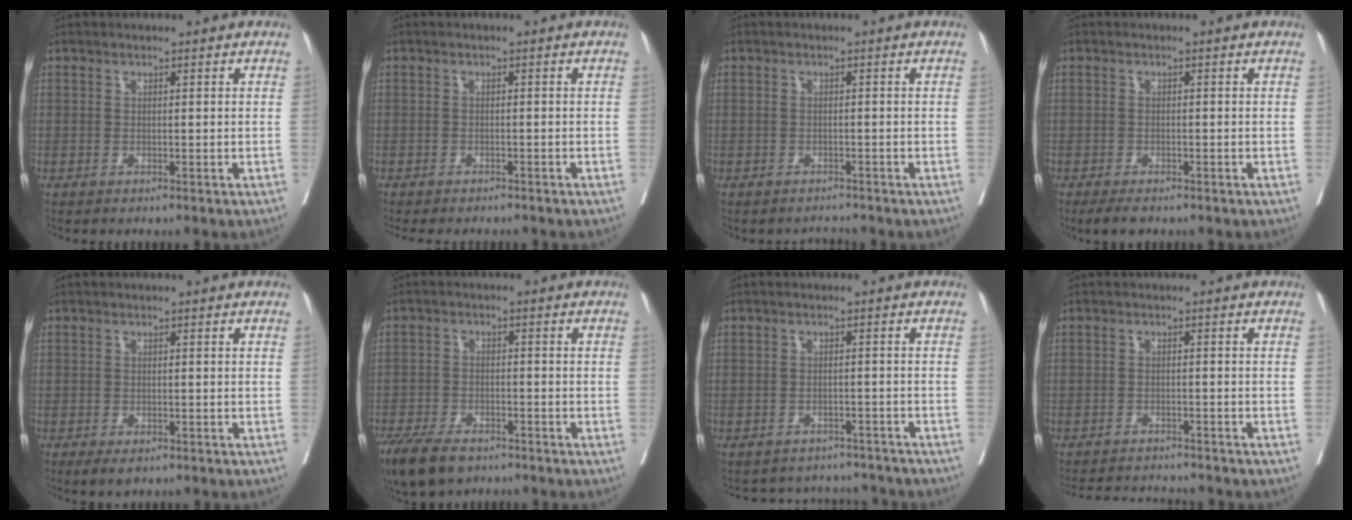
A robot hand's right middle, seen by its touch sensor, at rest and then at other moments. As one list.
[{"total": 6.5, "force": [-6.0, 1.2, 2.4], "torque": [-0.021, -0.003, -0.075]}, {"total": 1.2, "force": [-1.1, 0.1, -0.3], "torque": [0.004, -0.007, -0.016]}, {"total": 2.6, "force": [-2.0, 0.8, 1.5], "torque": [-0.021, -0.004, -0.028]}, {"total": 2.5, "force": [-1.6, 1.1, 1.5], "torque": [-0.018, -0.002, -0.019]}, {"total": 9.4, "force": [-7.0, 3.9, 5.0], "torque": [-0.093, -0.012, -0.116]}, {"total": 7.8, "force": [-7.5, 2.2, -0.1], "torque": [0.007, 0.024, -0.085]}, {"total": 6.5, "force": [-6.4, 0.1, 0.9], "torque": [-0.007, -0.001, -0.096]}]